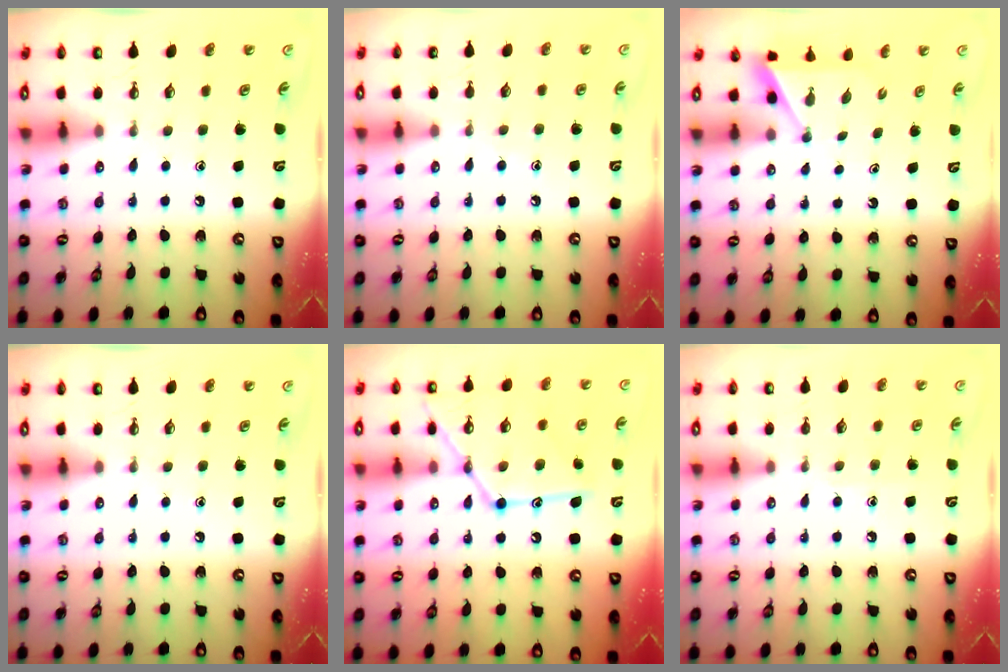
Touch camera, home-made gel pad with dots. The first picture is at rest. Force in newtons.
{"total": 3.0, "press": 2.9, "slide": 0.4}
{"total": 2.9, "press": 2.9, "slide": 0.2}
{"total": 0.0}
{"total": 16.8, "press": 16.7, "slide": 1.6}
{"total": 5.5, "press": 5.5, "slide": 0.5}